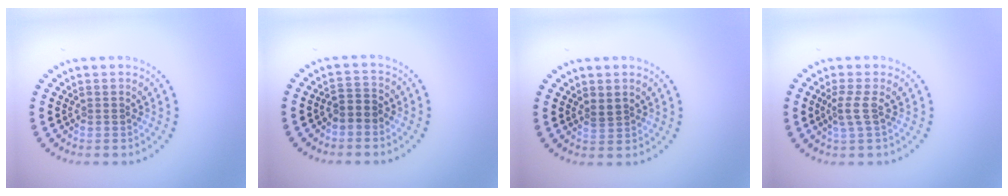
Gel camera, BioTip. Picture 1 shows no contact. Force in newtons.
{"total": 1.9, "press": 1.4, "slide": 1.2}
{"total": 0.8, "press": 0.6, "slide": 0.6}
{"total": 1.7, "press": 1.3, "slide": 1.2}